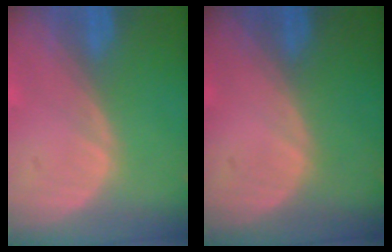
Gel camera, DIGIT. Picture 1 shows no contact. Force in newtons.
{"total": 0.0}